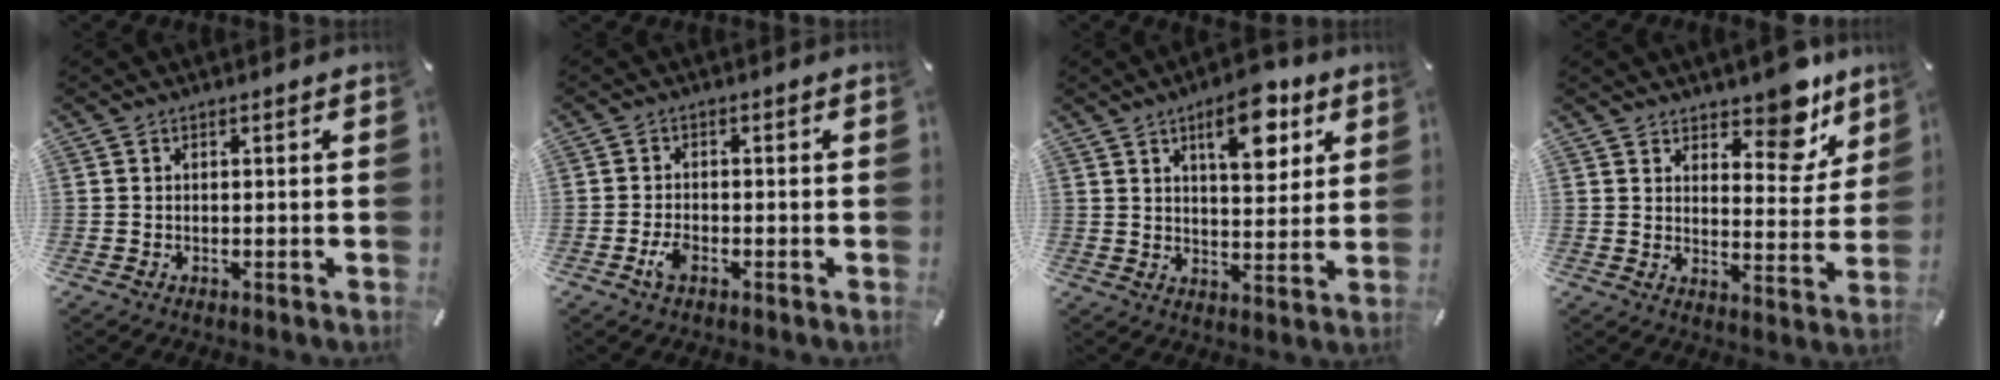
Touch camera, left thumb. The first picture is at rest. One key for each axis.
{"total": 3.2, "fx": -1.6, "fy": 1.6, "fz": 2.2, "tx": -0.051, "ty": 0.001, "tz": -0.030}
{"total": 12.1, "fx": 6.4, "fy": 5.7, "fz": 8.5, "tx": -0.107, "ty": -0.026, "tz": 0.103}
{"total": 10.9, "fx": 8.5, "fy": 4.9, "fz": 4.6, "tx": -0.035, "ty": -0.076, "tz": 0.145}